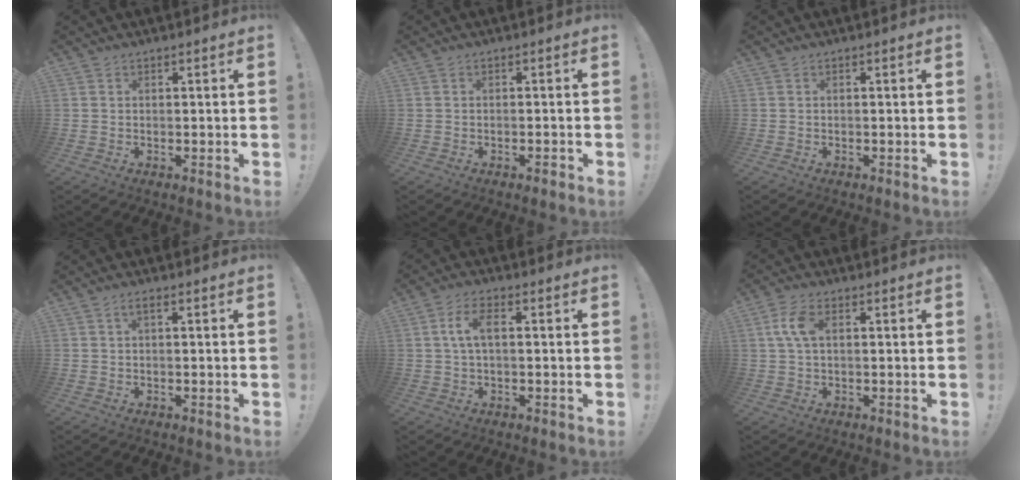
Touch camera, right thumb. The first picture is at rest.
{"total": 1.3, "force": [-1.0, 0.1, 0.8], "torque": [-0.011, 0.003, -0.017]}
{"total": 0.0}
{"total": 1.4, "force": [0.0, 0.2, 1.4], "torque": [-0.032, 0.004, -0.001]}
{"total": 6.2, "force": [0.8, 2.5, 5.6], "torque": [-0.117, 0.006, 0.012]}
{"total": 6.4, "force": [1.3, 3.6, 5.2], "torque": [-0.099, 0.006, 0.024]}